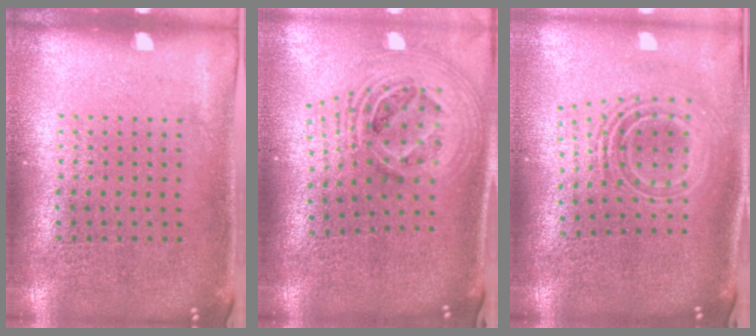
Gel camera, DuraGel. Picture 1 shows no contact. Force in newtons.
{"total": 2.7, "press": 1.9, "slide": 1.9}
{"total": 2.3, "press": 1.7, "slide": 1.6}